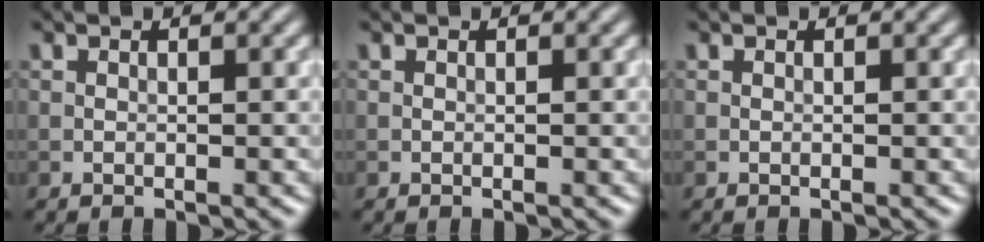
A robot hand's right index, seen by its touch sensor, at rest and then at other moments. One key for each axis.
{"total": 0.0}
{"total": 0.0}